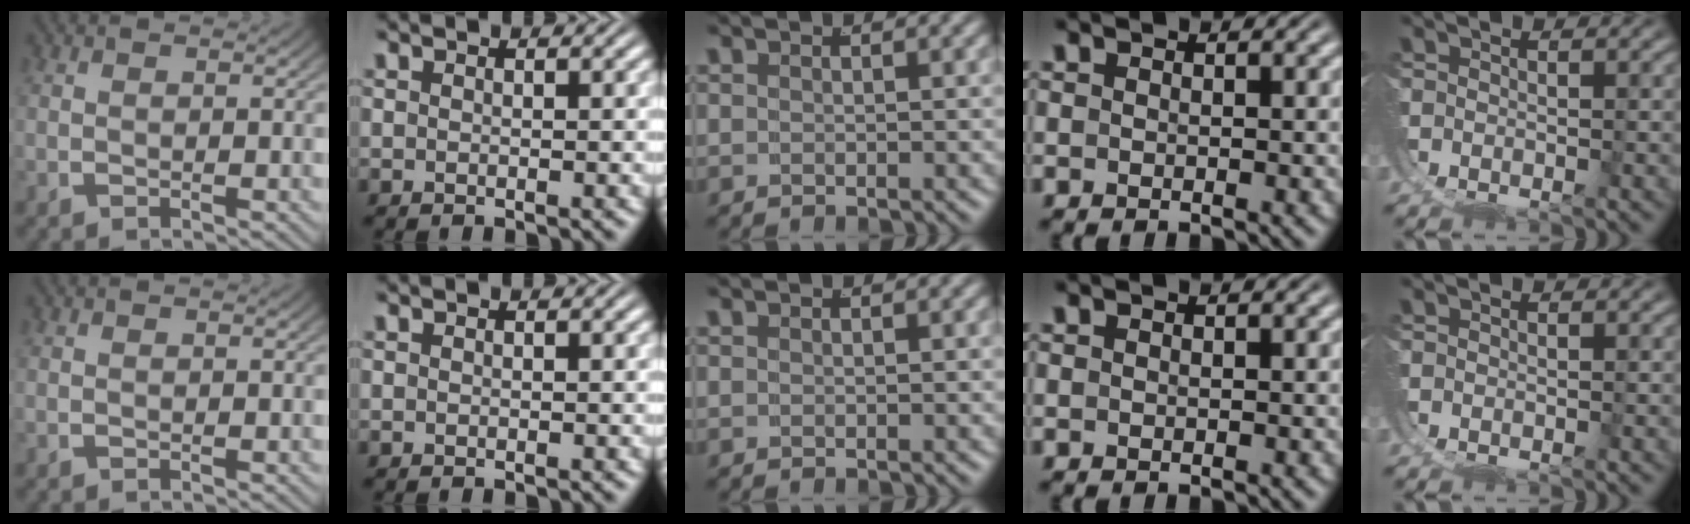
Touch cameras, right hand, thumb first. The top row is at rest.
{}